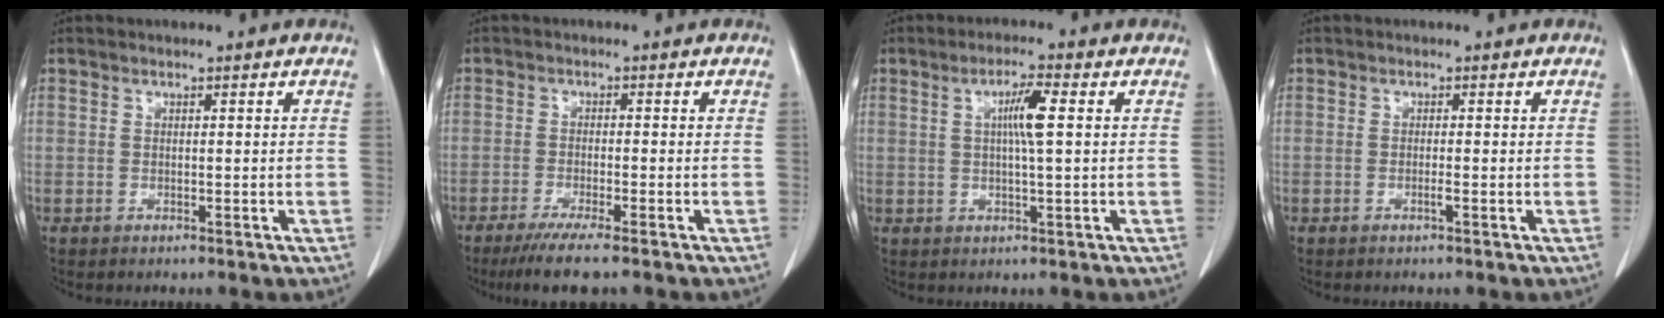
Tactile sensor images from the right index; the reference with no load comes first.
{"total": 6.4, "force": [-4.8, -0.1, 4.3], "torque": [-0.067, -0.015, -0.076]}
{"total": 4.8, "force": [1.0, 0.0, 4.7], "torque": [-0.083, 0.001, 0.017]}
{"total": 0.8, "force": [-0.4, -0.1, 0.7], "torque": [-0.013, 0.000, -0.006]}